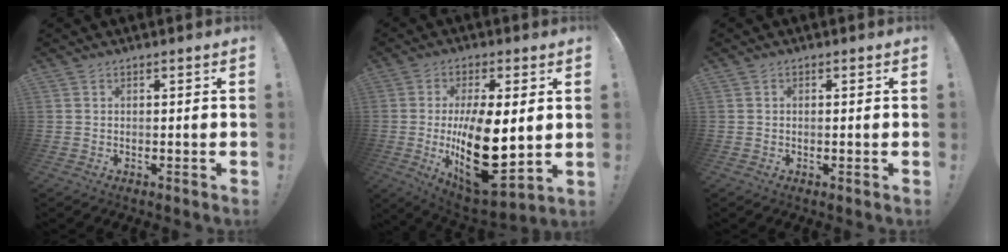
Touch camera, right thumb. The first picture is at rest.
{"total": 21.1, "force": [-0.7, 10.2, 18.5], "torque": [-0.306, -0.026, 0.006]}
{"total": 0.5, "force": [-0.1, 0.1, 0.5], "torque": [-0.005, 0.000, -0.003]}